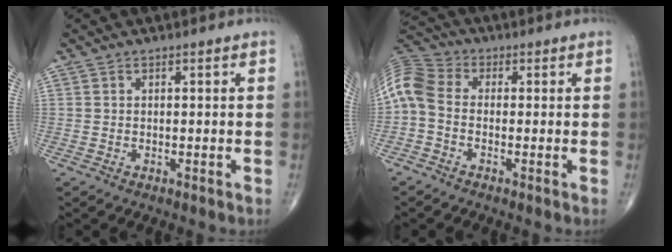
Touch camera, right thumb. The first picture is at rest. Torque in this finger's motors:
{"motor_torque": [-0.29, 0.35, 0.12, -0.56, 0.07]}